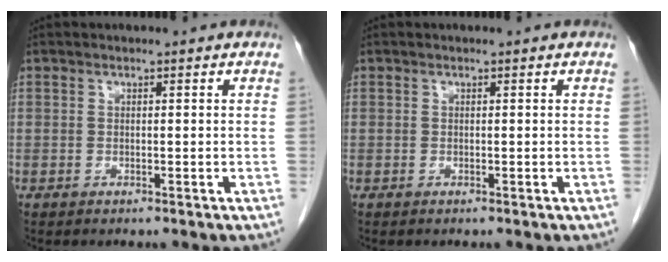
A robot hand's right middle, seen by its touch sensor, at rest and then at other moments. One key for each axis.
{"total": 0.0}